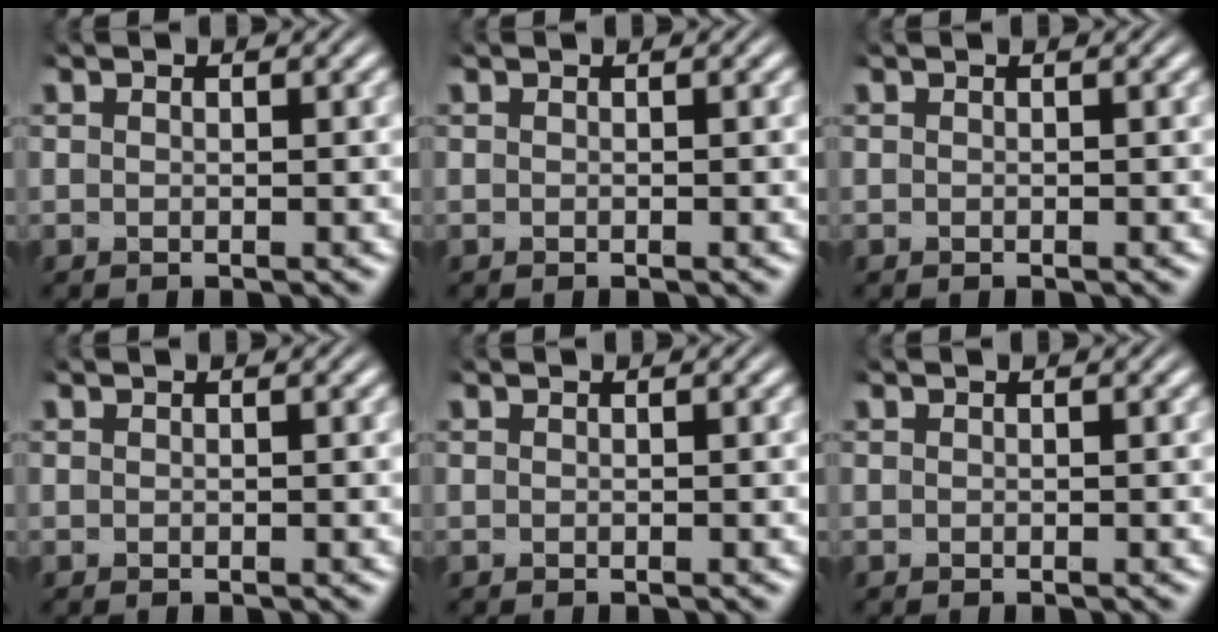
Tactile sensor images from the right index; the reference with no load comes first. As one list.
[{"total": 0.0}, {"total": 0.0}, {"total": 0.0}, {"total": 0.0}, {"total": 0.0}]